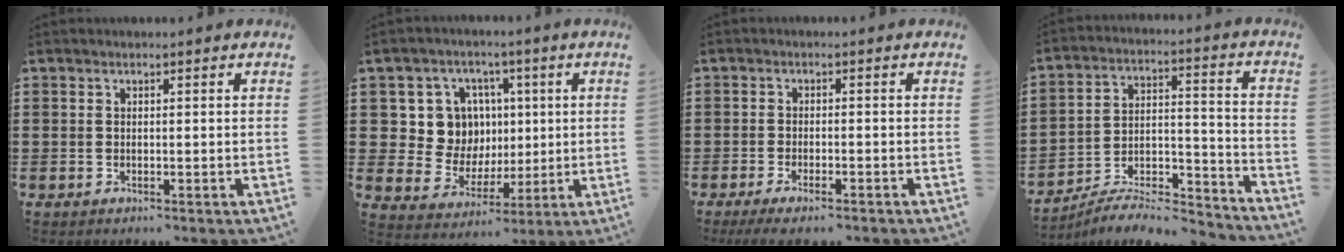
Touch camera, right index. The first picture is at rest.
{"total": 9.9, "force": [2.3, 9.2, 2.9], "torque": [-0.080, -0.001, 0.052]}
{"total": 1.9, "force": [-1.6, 0.1, 1.0], "torque": [-0.018, 0.003, -0.032]}
{"total": 6.6, "force": [-6.1, 1.6, 2.0], "torque": [-0.033, 0.006, -0.120]}